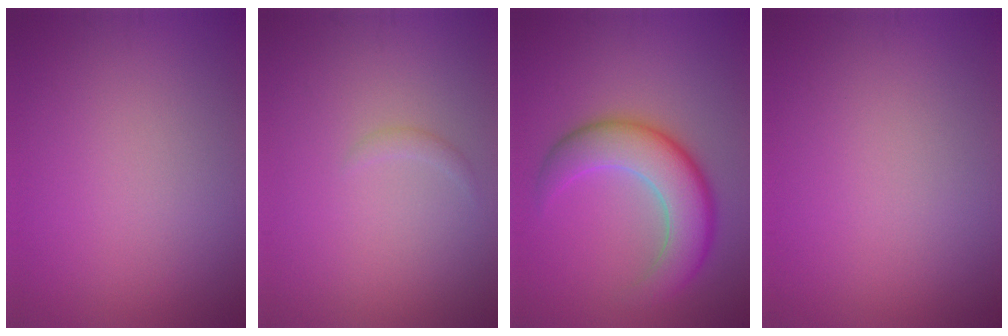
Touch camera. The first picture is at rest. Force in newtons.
{"total": 0.7, "press": 0.7, "slide": 0.0}
{"total": 7.0, "press": 7.0, "slide": 0.5}
{"total": 0.0}